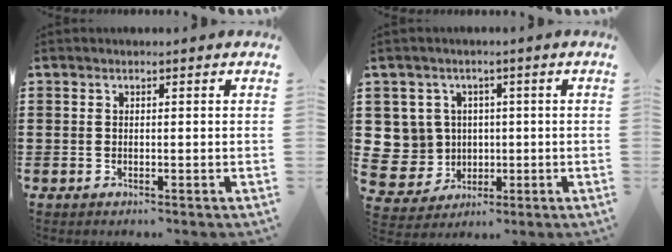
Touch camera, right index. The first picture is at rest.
{"total": 5.9, "force": [0.7, 5.8, 0.8], "torque": [-0.061, 0.006, 0.013]}